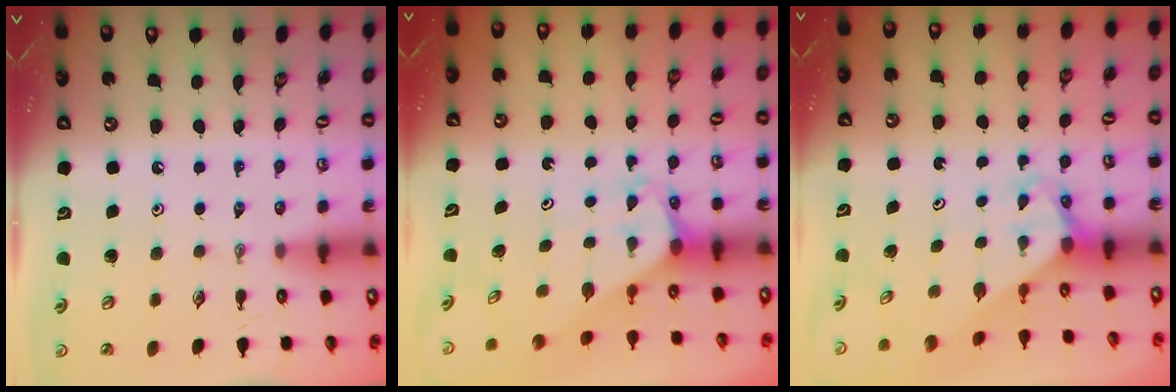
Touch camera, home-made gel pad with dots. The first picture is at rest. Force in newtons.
{"total": 1.9, "press": 1.9, "slide": 0.1}
{"total": 3.2, "press": 3.2, "slide": 0.2}